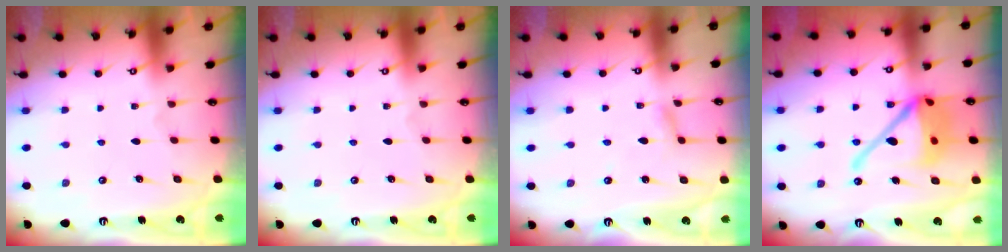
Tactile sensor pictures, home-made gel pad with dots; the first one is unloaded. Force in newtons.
{"total": 0.0}
{"total": 3.0, "press": 3.0, "slide": 0.3}
{"total": 17.8, "press": 17.6, "slide": 3.0}